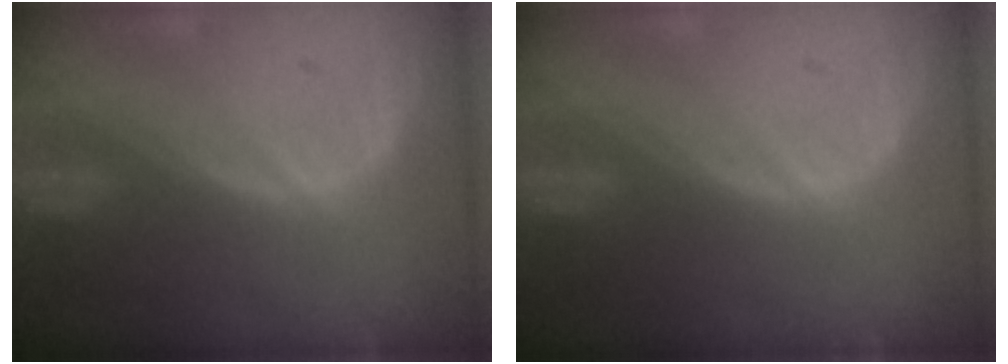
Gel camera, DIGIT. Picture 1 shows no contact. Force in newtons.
{"total": 0.0}